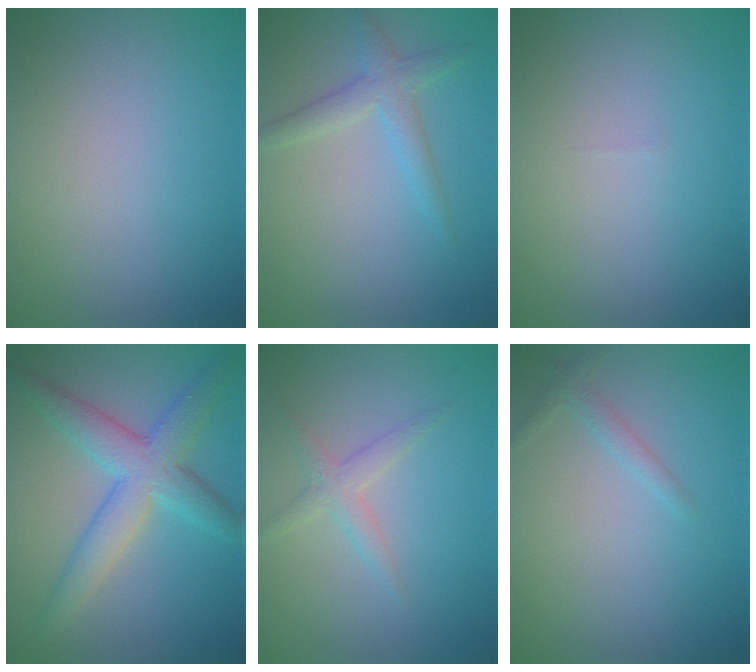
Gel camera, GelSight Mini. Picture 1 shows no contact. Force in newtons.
{"total": 2.6, "press": 2.6, "slide": 0.1}
{"total": 0.0}
{"total": 5.7, "press": 5.7, "slide": 0.1}
{"total": 1.9, "press": 1.9, "slide": 0.0}
{"total": 1.1, "press": 1.1, "slide": 0.0}